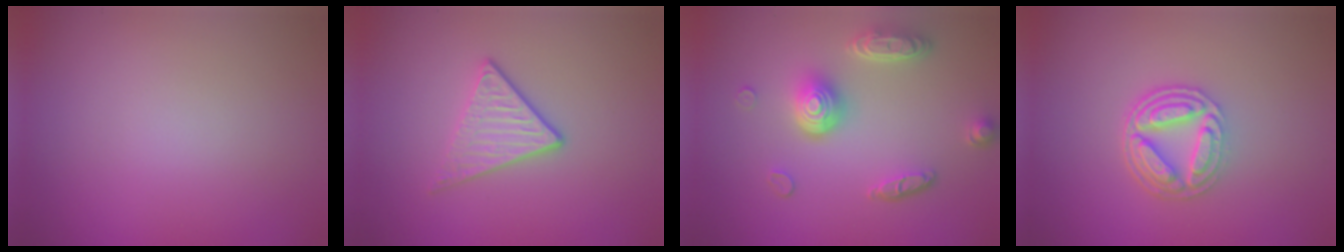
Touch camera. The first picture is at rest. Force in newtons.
{"total": 2.9, "press": 2.6, "slide": 1.4}
{"total": 5.0, "press": 3.7, "slide": 3.3}
{"total": 4.8, "press": 3.4, "slide": 3.5}